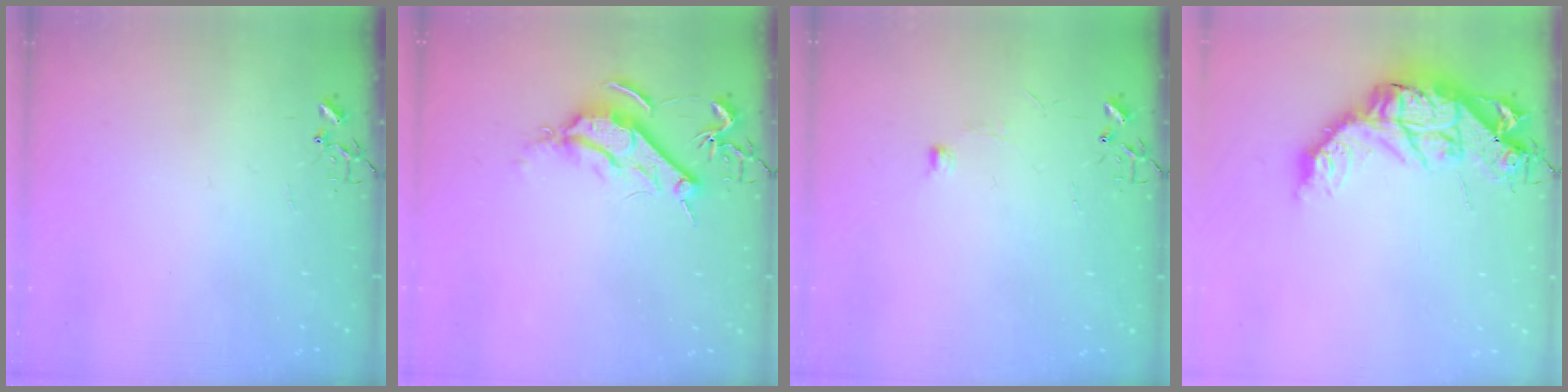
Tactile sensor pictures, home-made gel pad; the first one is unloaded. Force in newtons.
{"total": 9.1, "press": 9.0, "slide": 0.8}
{"total": 4.4, "press": 4.3, "slide": 0.6}
{"total": 16.2, "press": 16.2, "slide": 1.5}